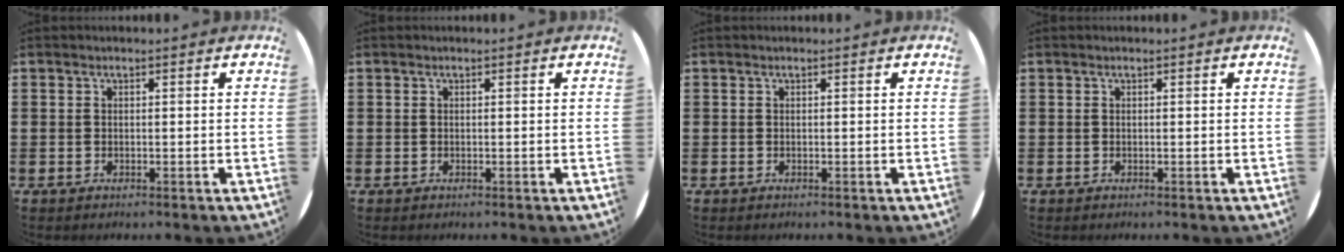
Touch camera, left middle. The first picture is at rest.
{"total": 0.0}
{"total": 0.0}
{"total": 0.0}